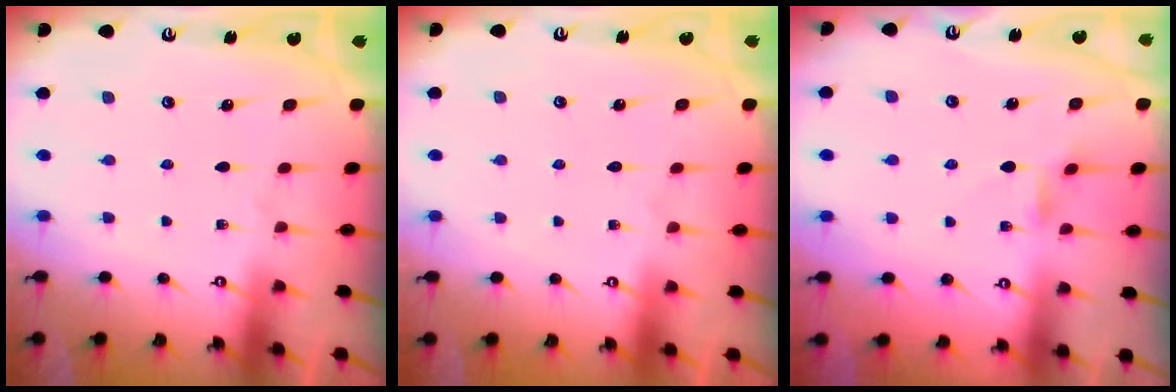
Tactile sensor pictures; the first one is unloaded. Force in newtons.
{"total": 1.8, "press": 1.8, "slide": 0.1}
{"total": 2.5, "press": 2.5, "slide": 0.4}